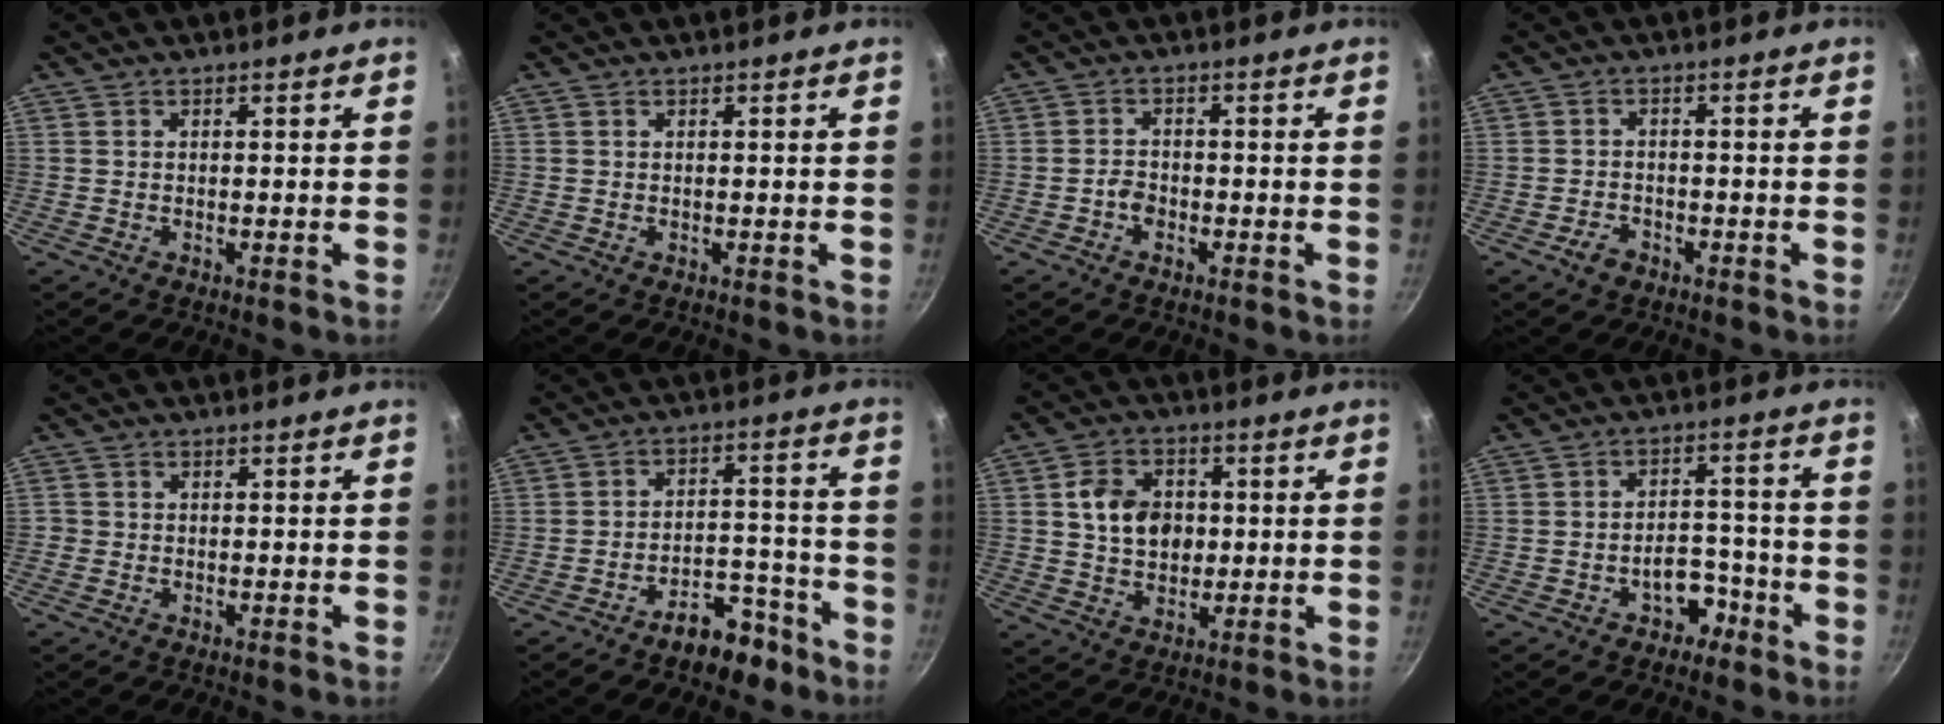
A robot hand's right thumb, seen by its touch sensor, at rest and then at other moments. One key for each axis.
{"total": 0.0}
{"total": 2.3, "fx": -1.2, "fy": 1.6, "fz": 1.2, "tx": -0.015, "ty": 0.017, "tz": -0.024}
{"total": 3.1, "fx": -1.9, "fy": 2.1, "fz": 1.3, "tx": -0.017, "ty": 0.019, "tz": -0.033}
{"total": 1.0, "fx": -0.3, "fy": 0.9, "fz": 0.2, "tx": -0.002, "ty": 0.001, "tz": -0.008}
{"total": 8.8, "fx": -6.3, "fy": 4.5, "fz": 4.1, "tx": -0.026, "ty": 0.075, "tz": -0.083}
{"total": 9.5, "fx": 1.1, "fy": 7.3, "fz": 5.9, "tx": -0.075, "ty": 0.004, "tz": 0.016}
{"total": 6.2, "fx": -3.4, "fy": 4.2, "fz": 3.0, "tx": -0.008, "ty": 0.041, "tz": -0.039}